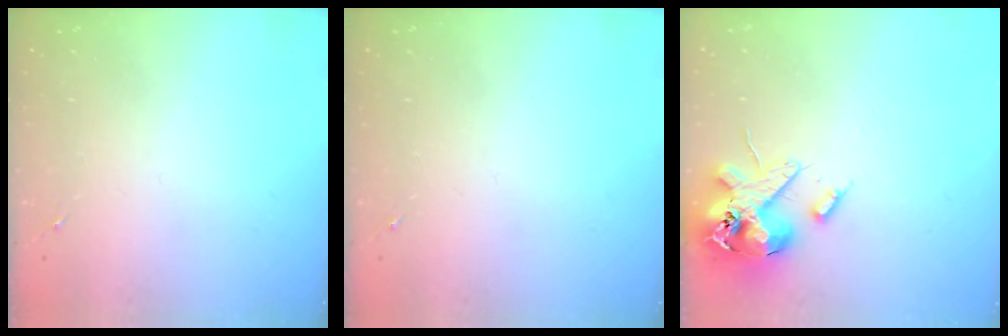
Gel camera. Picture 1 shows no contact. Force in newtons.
{"total": 0.0}
{"total": 16.3, "press": 16.1, "slide": 2.7}